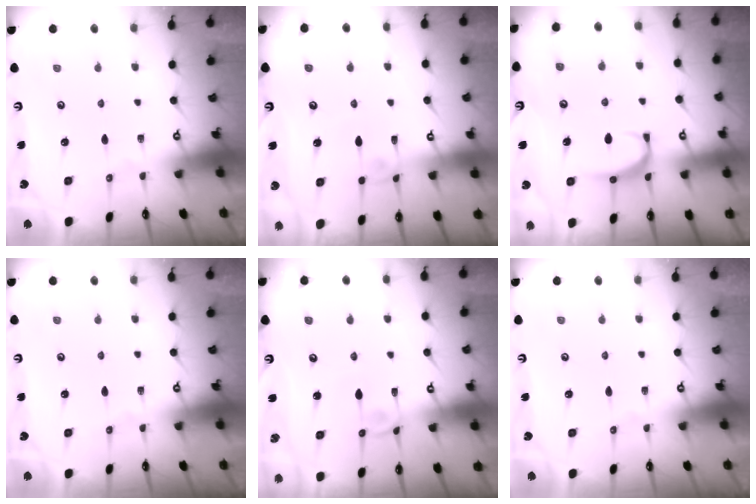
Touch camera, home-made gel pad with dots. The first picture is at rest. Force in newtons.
{"total": 2.6, "press": 2.6, "slide": 0.4}
{"total": 3.0, "press": 2.7, "slide": 1.2}
{"total": 0.0}
{"total": 3.9, "press": 3.9, "slide": 0.3}
{"total": 0.0}